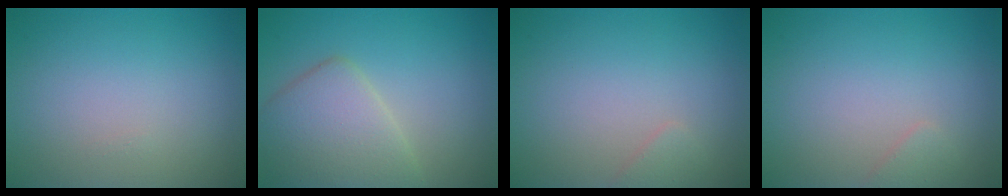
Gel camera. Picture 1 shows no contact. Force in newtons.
{"total": 5.2, "press": 5.2, "slide": 0.3}
{"total": 0.9, "press": 0.9, "slide": 0.1}
{"total": 0.9, "press": 0.9, "slide": 0.1}